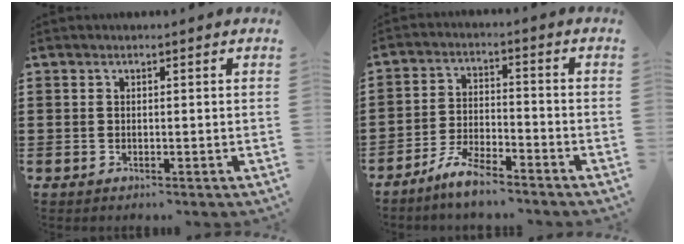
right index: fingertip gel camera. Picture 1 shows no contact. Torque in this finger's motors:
{"motor_torque": [-0.30, 0.34, 0.03, 0.00]}